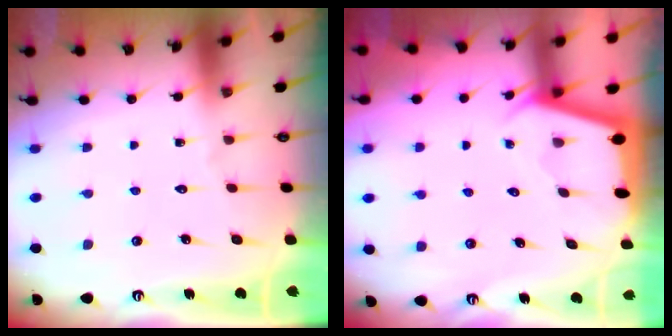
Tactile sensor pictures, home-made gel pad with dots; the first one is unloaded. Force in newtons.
{"total": 2.4, "press": 2.4, "slide": 0.2}